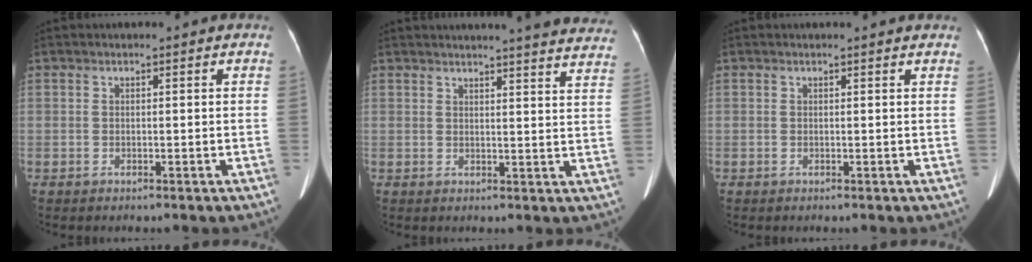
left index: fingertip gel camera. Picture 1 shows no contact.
{"total": 18.5, "force": [17.5, 1.0, 5.7], "torque": [-0.062, -0.057, 0.184]}
{"total": 1.8, "force": [1.8, 0.3, 0.4], "torque": [-0.014, 0.007, 0.011]}